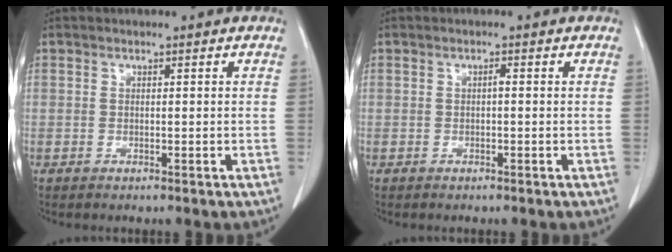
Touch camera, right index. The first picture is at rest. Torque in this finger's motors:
{"motor_torque": [0.36, -0.11, -0.01, 0.03]}